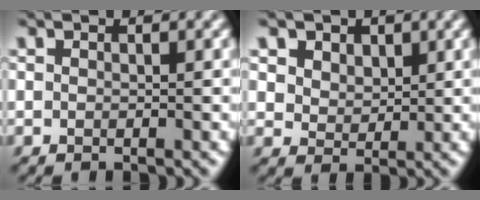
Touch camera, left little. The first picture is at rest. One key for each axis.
{"total": 4.3, "fx": 2.5, "fy": 3.1, "fz": 1.8, "tx": -0.060, "ty": -0.007, "tz": 0.048}